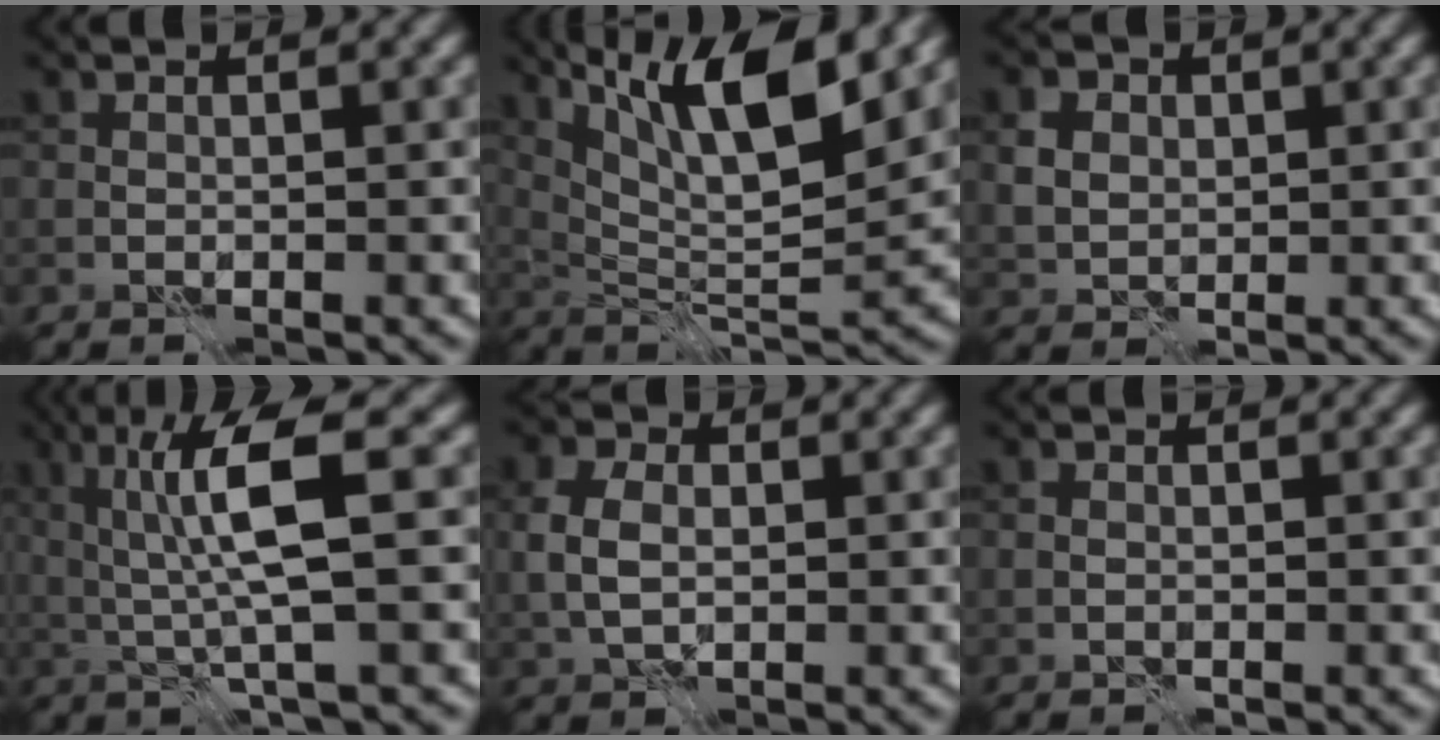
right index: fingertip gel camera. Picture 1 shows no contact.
{"total": 10.5, "force": [5.6, 3.1, 8.3], "torque": [-0.143, 0.002, 0.102]}
{"total": 3.2, "force": [0.8, 2.6, 1.6], "torque": [-0.035, 0.002, 0.016]}
{"total": 6.5, "force": [1.1, 1.0, 6.3], "torque": [-0.132, 0.004, 0.024]}
{"total": 3.7, "force": [0.3, 2.6, 2.6], "torque": [-0.071, 0.002, 0.008]}
{"total": 0.8, "force": [-0.2, 0.6, 0.5], "torque": [-0.009, 0.002, -0.003]}